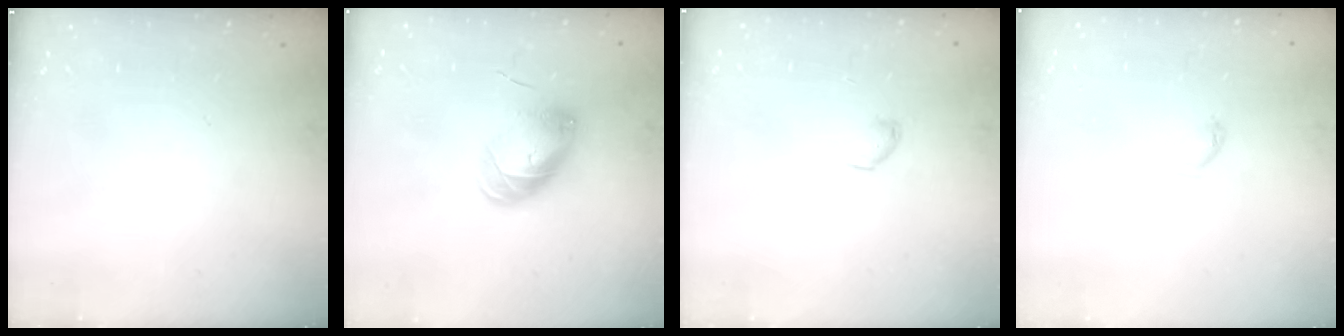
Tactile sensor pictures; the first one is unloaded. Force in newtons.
{"total": 8.1, "press": 8.1, "slide": 0.5}
{"total": 2.8, "press": 2.8, "slide": 0.5}
{"total": 4.4, "press": 4.4, "slide": 0.8}